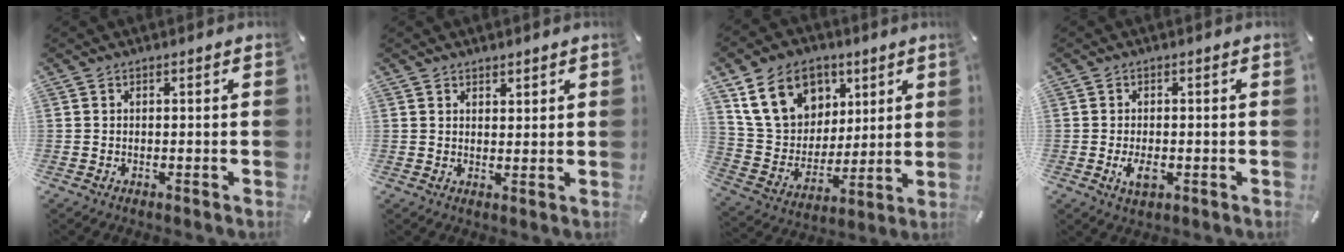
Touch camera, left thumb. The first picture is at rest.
{"total": 2.1, "force": [1.7, 1.3, -0.1], "torque": [0.018, -0.007, 0.030]}
{"total": 17.2, "force": [7.9, 13.3, 7.4], "torque": [-0.137, -0.021, 0.158]}
{"total": 3.6, "force": [-0.9, 2.0, 2.9], "torque": [-0.063, -0.008, -0.020]}